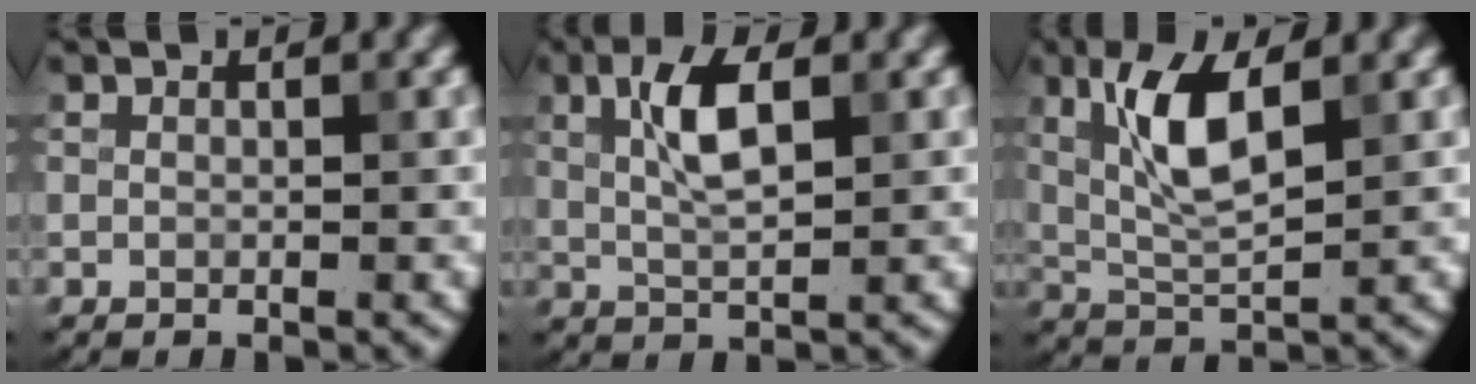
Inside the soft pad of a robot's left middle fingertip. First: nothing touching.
{"total": 4.6, "force": [1.3, 1.6, 4.2], "torque": [-0.084, 0.008, 0.022]}
{"total": 5.9, "force": [1.8, 1.9, 5.3], "torque": [-0.109, 0.002, 0.036]}